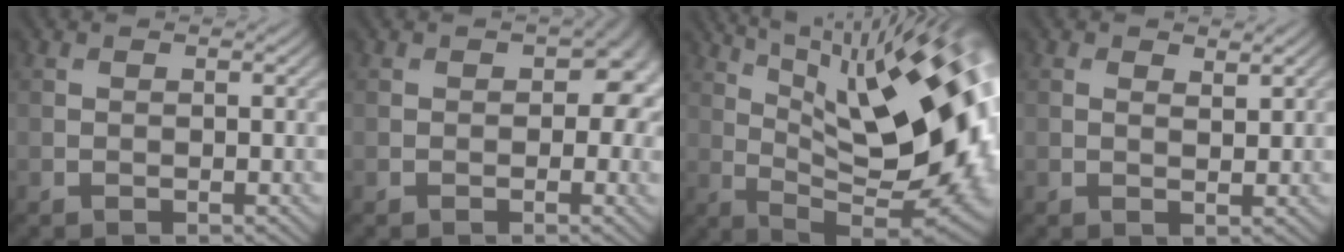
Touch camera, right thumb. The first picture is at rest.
{"total": 4.9, "force": [0.2, 3.5, 3.5], "torque": [-0.035, -0.017, 0.015]}
{"total": 19.2, "force": [5.6, 6.8, 17.0], "torque": [-0.250, 0.010, 0.092]}
{"total": 0.9, "force": [0.8, 0.3, 0.4], "torque": [-0.003, -0.018, 0.020]}